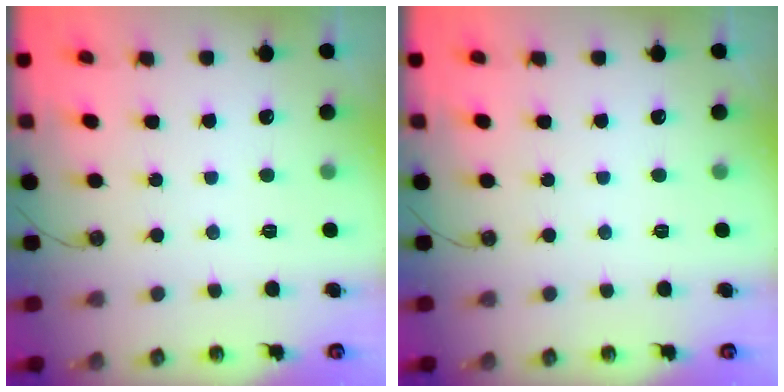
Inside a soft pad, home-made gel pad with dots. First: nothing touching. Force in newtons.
{"total": 0.0}